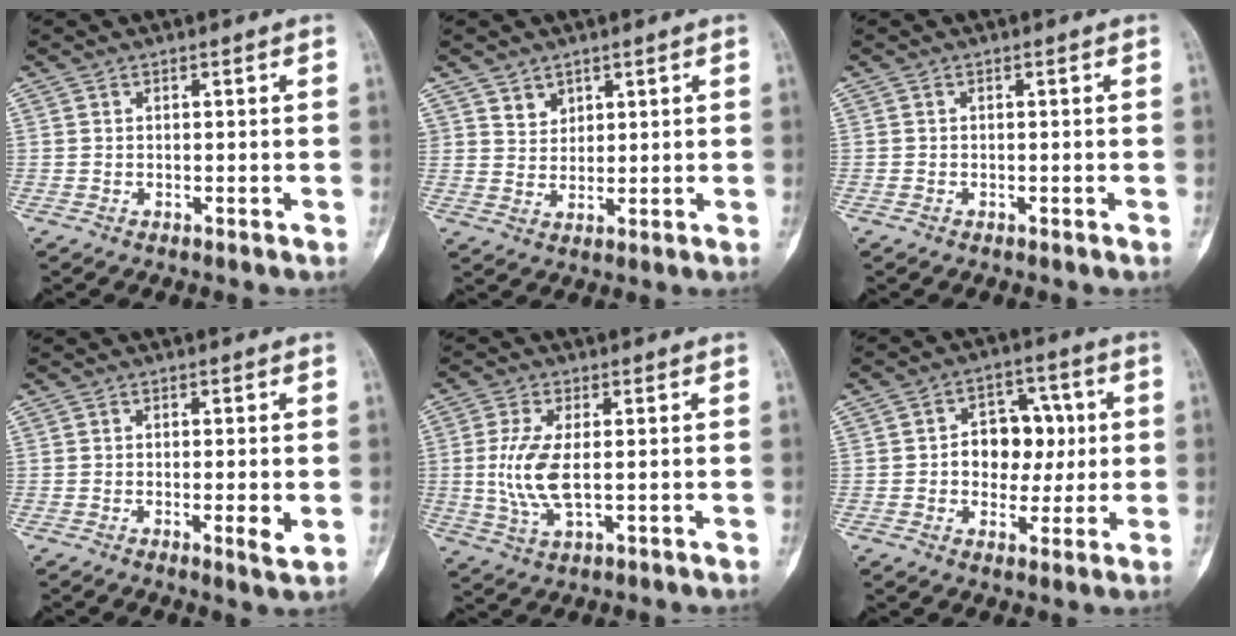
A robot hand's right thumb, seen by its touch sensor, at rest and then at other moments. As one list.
[{"total": 3.5, "force": [2.4, 2.4, 0.6], "torque": [0.012, -0.019, 0.046]}, {"total": 0.0}, {"total": 3.3, "force": [-0.4, 0.5, 3.2], "torque": [-0.053, -0.011, -0.009]}, {"total": 8.6, "force": [0.2, 3.6, 7.8], "torque": [-0.178, -0.009, 0.009]}, {"total": 10.6, "force": [0.6, 8.0, 7.0], "torque": [-0.043, 0.017, 0.007]}]